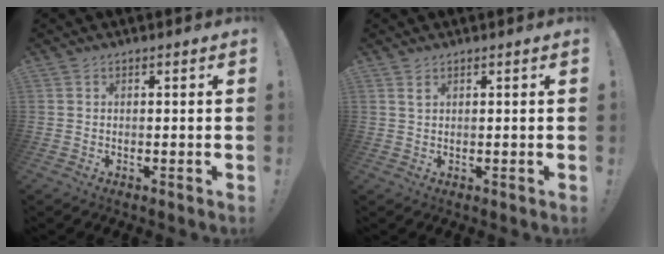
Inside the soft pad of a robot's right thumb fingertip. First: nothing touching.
{"total": 1.2, "force": [0.8, 0.4, 0.9], "torque": [-0.012, -0.002, 0.012]}